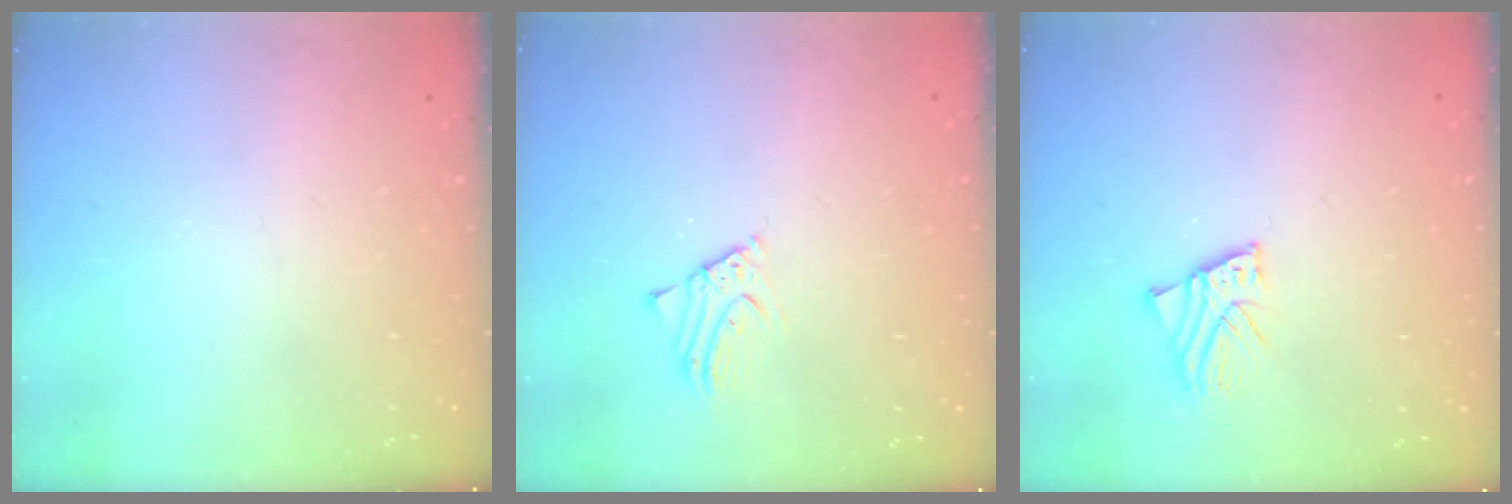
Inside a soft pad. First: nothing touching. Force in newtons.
{"total": 2.4, "press": 2.4, "slide": 0.2}
{"total": 2.5, "press": 2.5, "slide": 0.1}